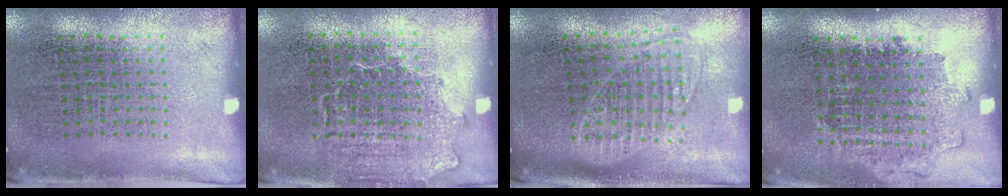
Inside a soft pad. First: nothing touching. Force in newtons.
{"total": 1.4, "press": 1.2, "slide": 0.7}
{"total": 1.8, "press": 1.5, "slide": 1.0}
{"total": 1.2, "press": 1.1, "slide": 0.5}